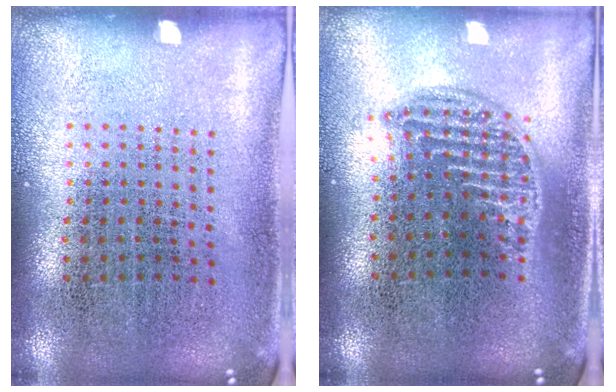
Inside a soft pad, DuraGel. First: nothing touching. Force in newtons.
{"total": 1.2, "press": 1.1, "slide": 0.5}